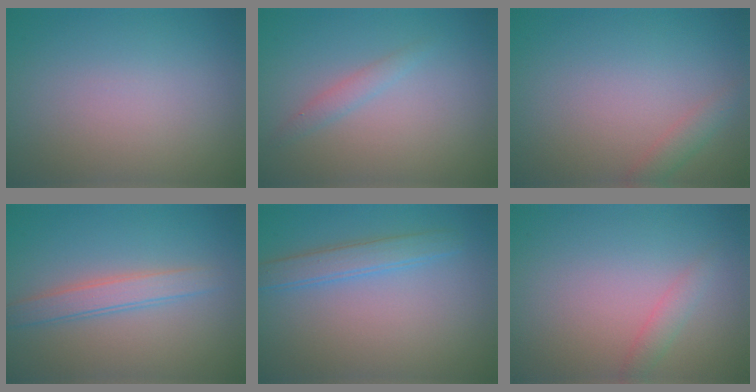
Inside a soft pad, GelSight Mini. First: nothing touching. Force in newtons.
{"total": 1.2, "press": 1.2, "slide": 0.1}
{"total": 1.5, "press": 1.5, "slide": 0.1}
{"total": 2.6, "press": 2.6, "slide": 0.0}
{"total": 2.6, "press": 2.6, "slide": 0.1}
{"total": 1.5, "press": 1.5, "slide": 0.0}